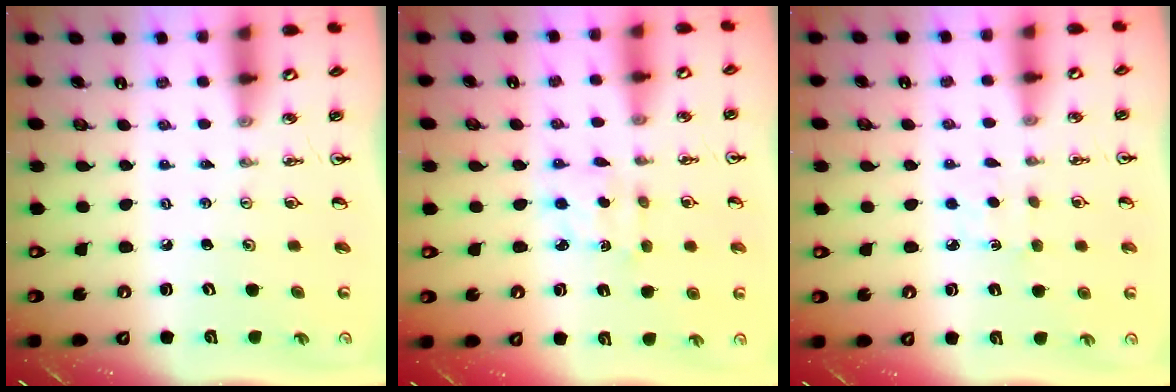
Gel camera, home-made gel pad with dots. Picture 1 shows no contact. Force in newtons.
{"total": 2.8, "press": 2.7, "slide": 0.7}
{"total": 3.5, "press": 3.4, "slide": 0.5}